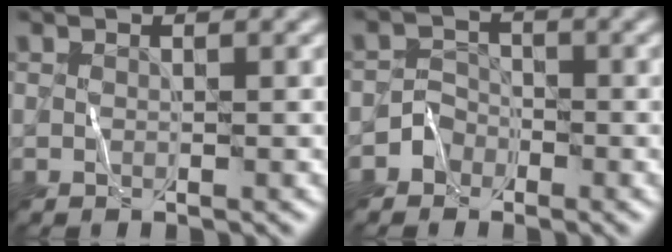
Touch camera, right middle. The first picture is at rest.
{"total": 1.7, "force": [-1.0, 1.3, 0.0], "torque": [0.016, 0.013, -0.024]}